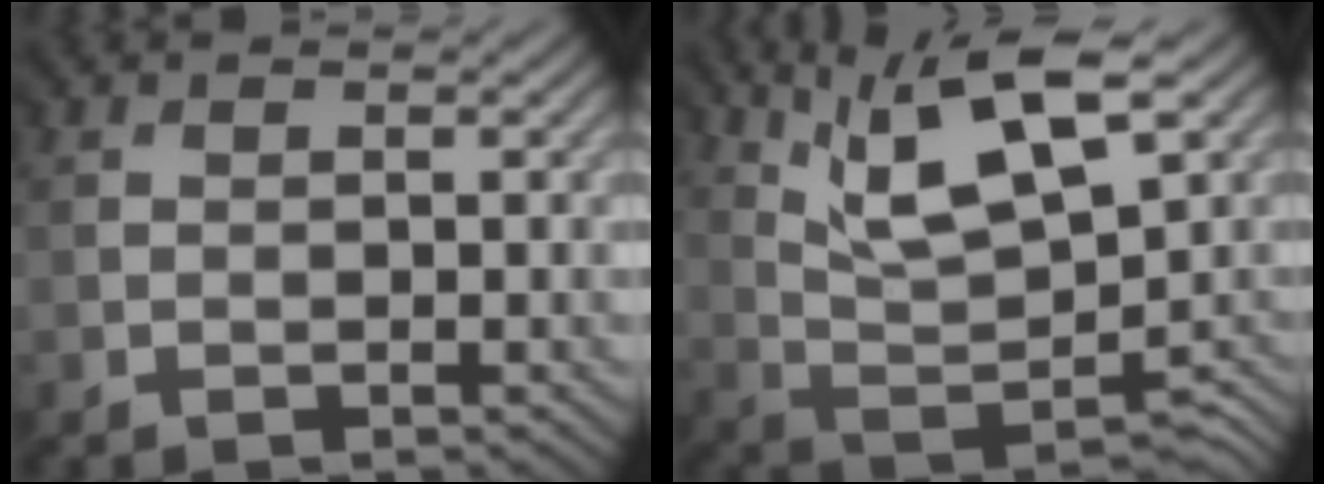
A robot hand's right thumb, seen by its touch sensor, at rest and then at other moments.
{"total": 11.3, "force": [7.2, 3.5, 8.1], "torque": [-0.142, 0.006, 0.126]}